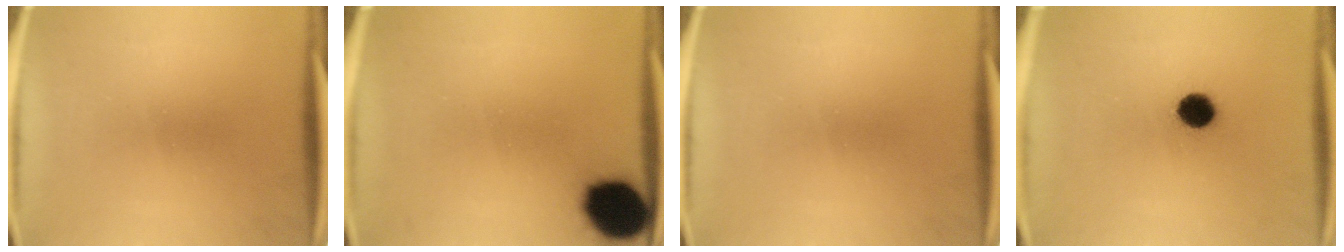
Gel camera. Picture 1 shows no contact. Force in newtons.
{"total": 13.7}
{"total": 0.0}
{"total": 5.9}